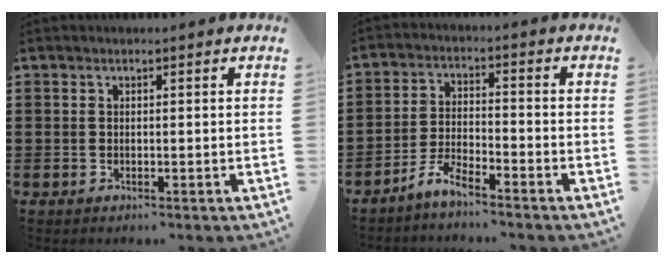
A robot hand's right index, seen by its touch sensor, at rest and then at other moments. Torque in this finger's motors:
{"motor_torque": [1.47, 0.66, 0.18, 0.09]}